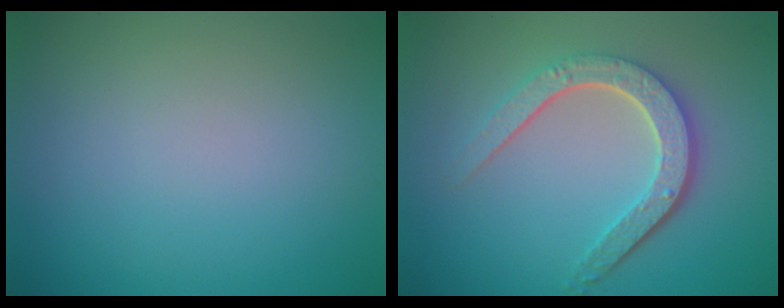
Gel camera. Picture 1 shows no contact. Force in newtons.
{"total": 4.7, "press": 3.6, "slide": 3.1}